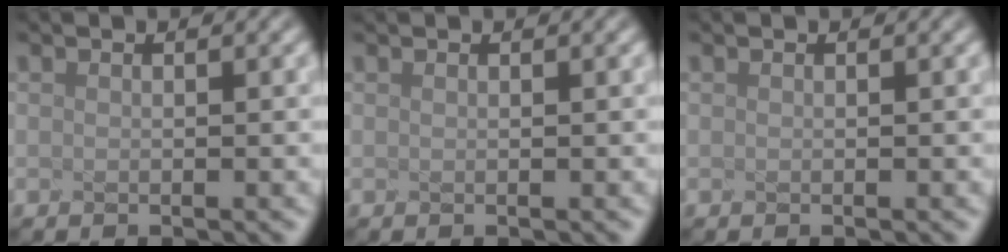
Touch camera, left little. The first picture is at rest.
{"total": 0.6, "force": [0.4, 0.3, 0.3], "torque": [0.000, 0.010, -0.001]}
{"total": 0.0}